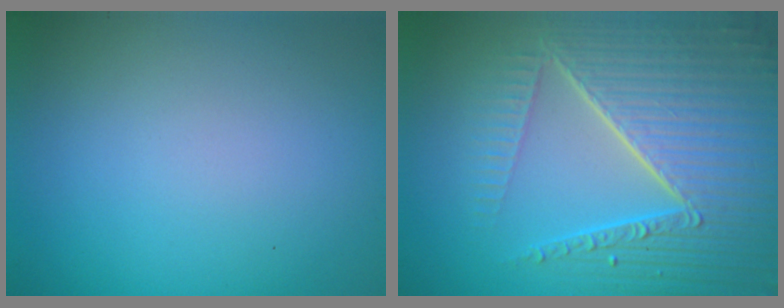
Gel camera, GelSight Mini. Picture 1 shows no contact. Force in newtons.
{"total": 8.7, "press": 6.1, "slide": 6.2}